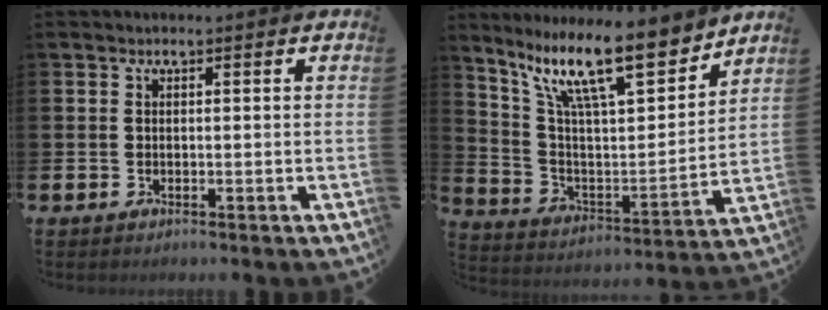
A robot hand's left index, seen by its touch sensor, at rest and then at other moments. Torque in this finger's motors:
{"motor_torque": [0.69, -1.39, 1.05, 0.21]}